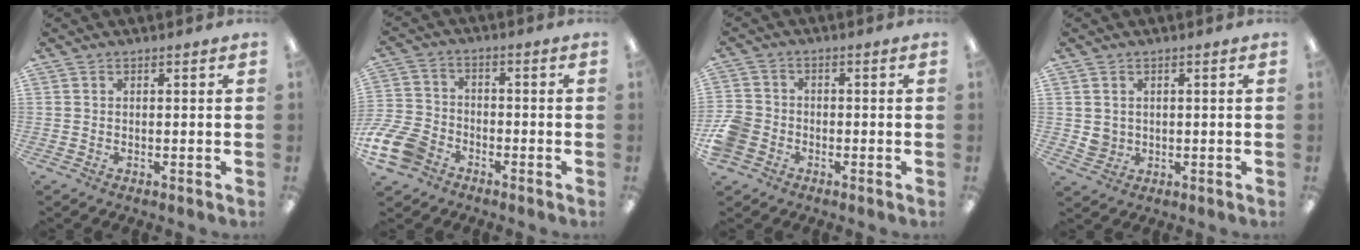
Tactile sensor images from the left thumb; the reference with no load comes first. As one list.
[{"total": 10.7, "force": [-6.3, 7.0, 5.1], "torque": [-0.117, 0.038, -0.116]}, {"total": 6.0, "force": [-2.7, 4.8, 2.4], "torque": [-0.057, 0.017, -0.049]}, {"total": 2.9, "force": [0.4, 2.8, 0.5], "torque": [-0.015, 0.003, 0.009]}]